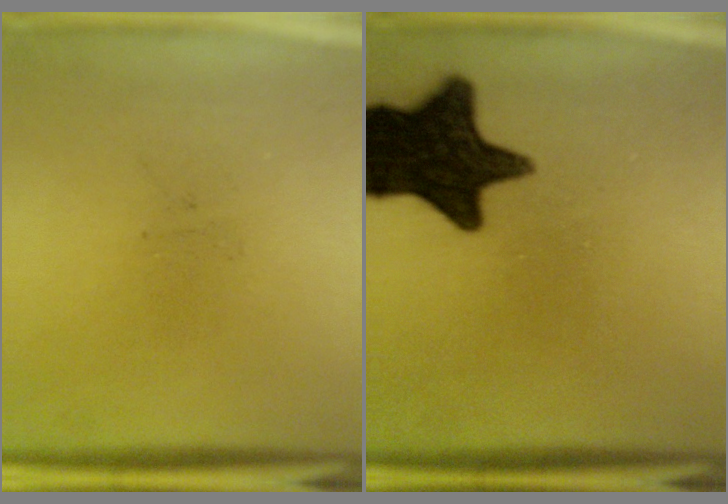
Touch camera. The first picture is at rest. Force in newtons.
{"total": 15.9}